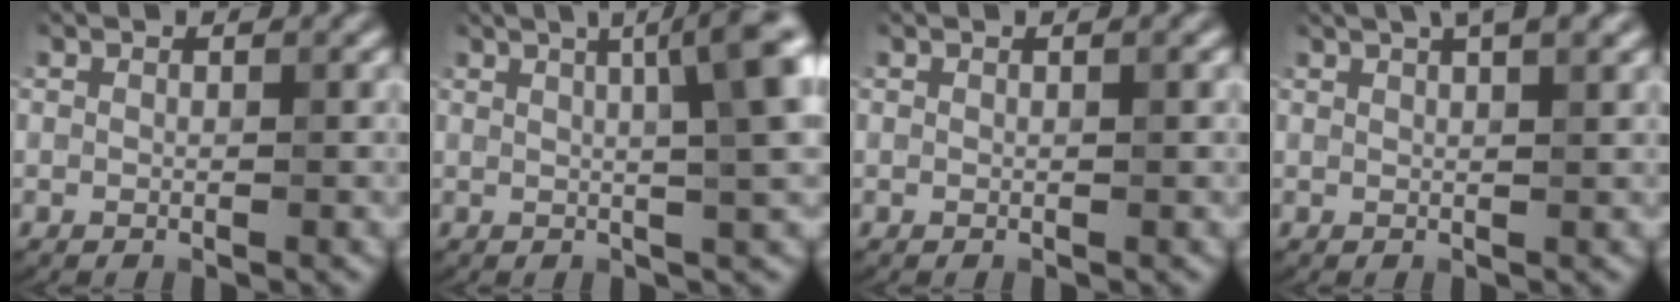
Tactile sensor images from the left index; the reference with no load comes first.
{"total": 9.1, "force": [2.7, 2.4, 8.4], "torque": [-0.062, 0.034, 0.020]}
{"total": 0.6, "force": [0.2, 0.1, 0.6], "torque": [-0.004, 0.005, 0.001]}
{"total": 6.1, "force": [3.7, 2.4, 4.2], "torque": [-0.031, 0.035, 0.023]}